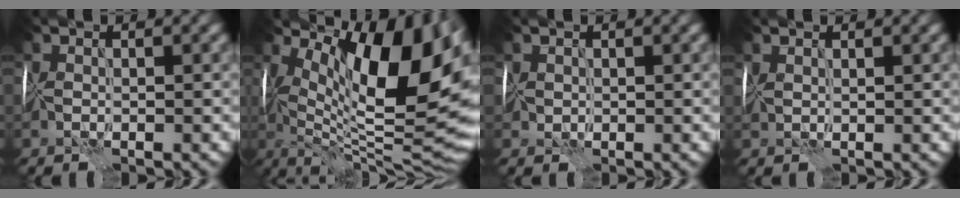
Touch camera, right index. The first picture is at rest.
{"total": 16.3, "force": [5.1, 5.7, 14.5], "torque": [-0.207, 0.005, 0.090]}
{"total": 0.8, "force": [0.3, 0.7, -0.1], "torque": [-0.006, 0.004, 0.007]}
{"total": 1.3, "force": [1.1, 0.2, 0.6], "torque": [-0.012, 0.002, 0.018]}